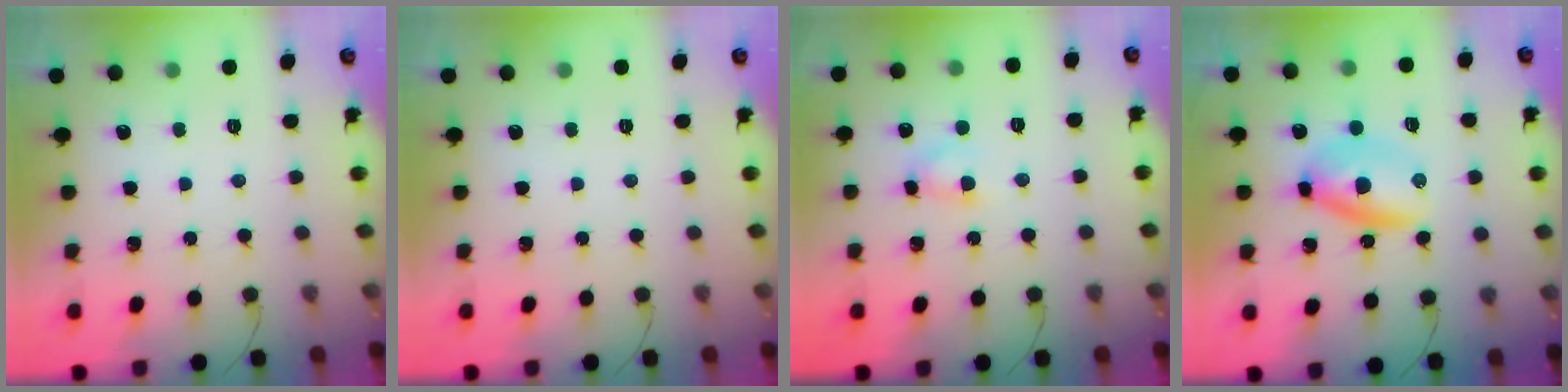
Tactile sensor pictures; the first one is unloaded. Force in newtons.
{"total": 0.0}
{"total": 3.2, "press": 3.1, "slide": 0.8}
{"total": 6.1, "press": 6.0, "slide": 1.2}